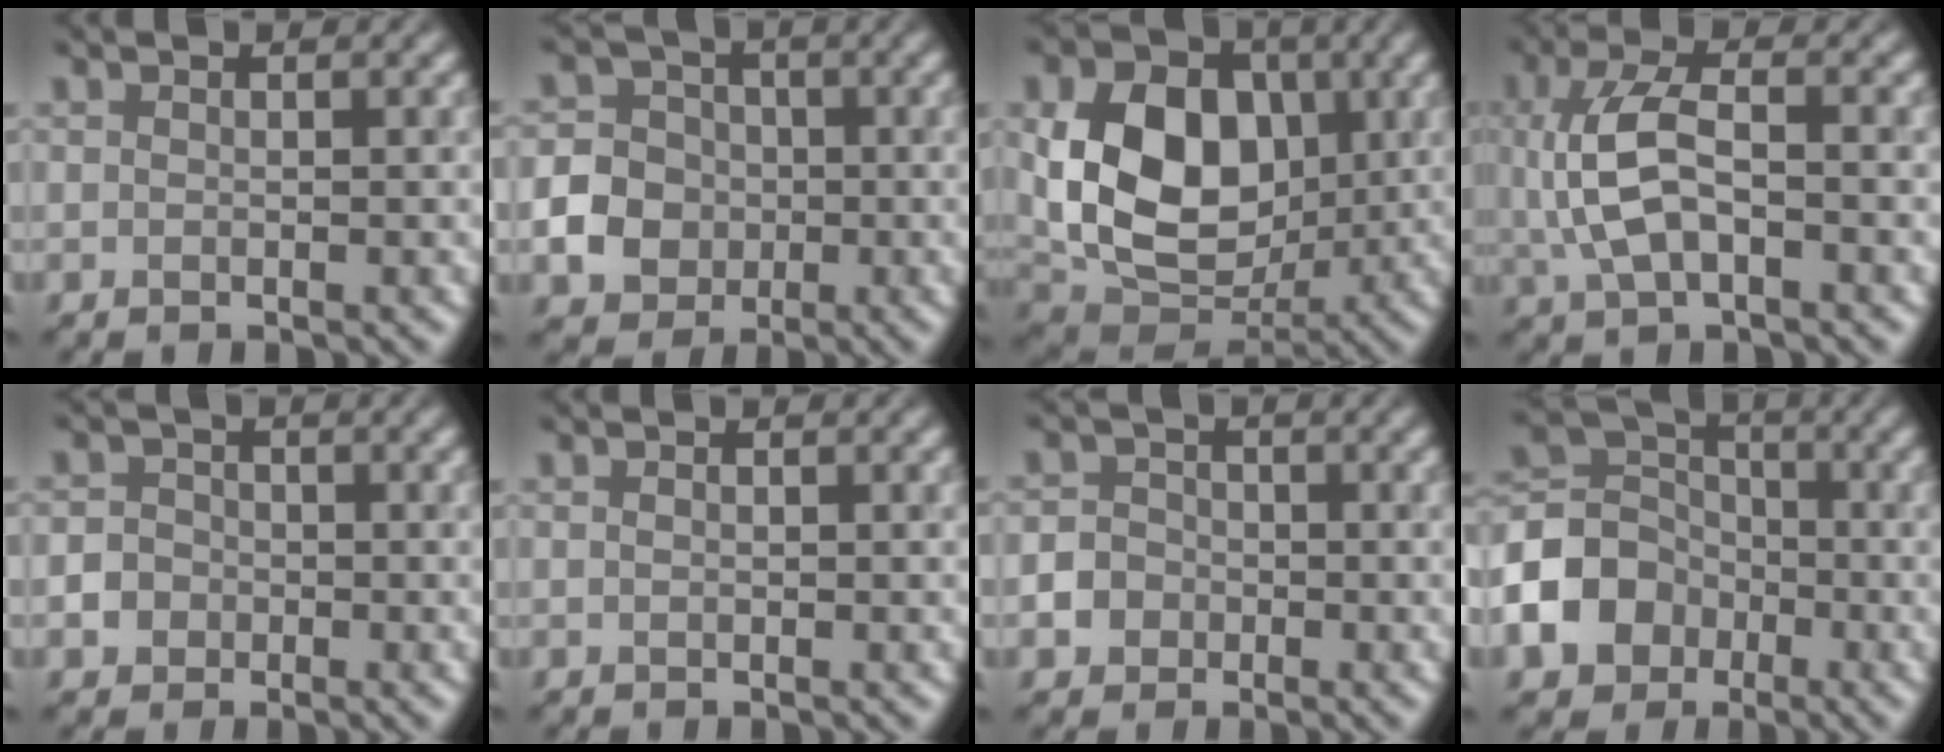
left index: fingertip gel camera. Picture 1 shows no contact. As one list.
[{"total": 4.3, "force": [-1.4, 3.9, 1.2], "torque": [-0.015, 0.002, -0.038]}, {"total": 10.0, "force": [0.8, 7.4, 6.7], "torque": [-0.133, -0.006, 0.018]}, {"total": 5.3, "force": [0.1, 2.8, 4.6], "torque": [-0.104, 0.002, 0.001]}, {"total": 2.3, "force": [-1.0, 2.0, 0.2], "torque": [0.014, 0.002, -0.022]}, {"total": 0.0}, {"total": 3.0, "force": [-1.5, 2.6, 0.4], "torque": [0.013, -0.003, -0.030]}, {"total": 6.8, "force": [-3.0, 5.6, 2.5], "torque": [-0.051, 0.004, -0.072]}]